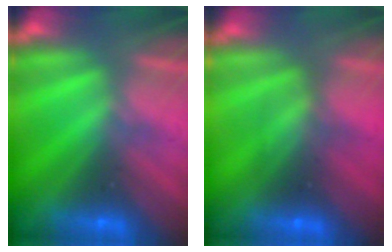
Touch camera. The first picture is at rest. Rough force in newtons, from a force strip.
{"total": 2.7}